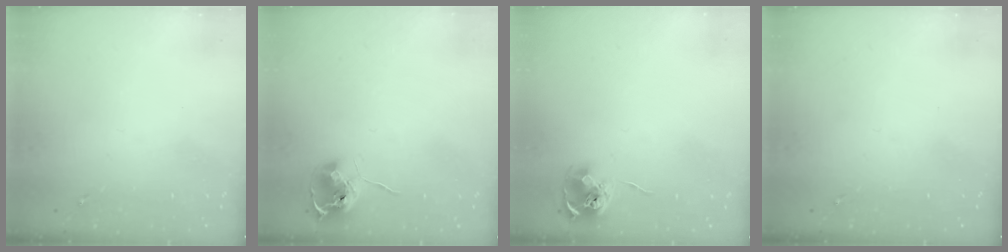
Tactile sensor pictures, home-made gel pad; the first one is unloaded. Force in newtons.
{"total": 9.1, "press": 9.1, "slide": 0.6}
{"total": 8.4, "press": 8.4, "slide": 0.4}
{"total": 0.0}